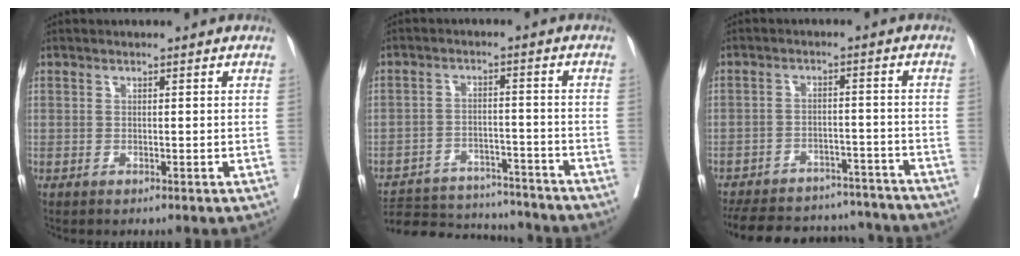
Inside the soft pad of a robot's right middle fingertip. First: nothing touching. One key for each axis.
{"total": 15.8, "fx": -14.8, "fy": 4.2, "fz": 3.5, "tx": -0.064, "ty": 0.011, "tz": -0.206}
{"total": 21.4, "fx": -19.1, "fy": 7.0, "fz": 6.4, "tx": -0.146, "ty": 0.001, "tz": -0.252}